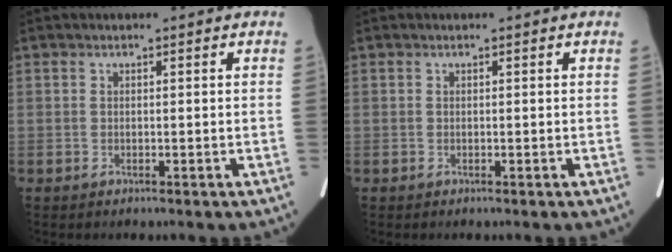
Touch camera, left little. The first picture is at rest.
{"total": 0.0}